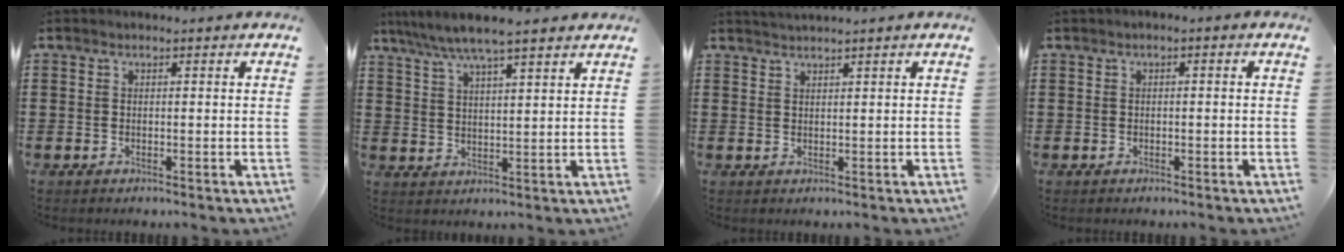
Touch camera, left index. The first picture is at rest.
{"total": 5.6, "force": [4.8, 0.1, 2.9], "torque": [-0.071, -0.016, 0.082]}
{"total": 1.3, "force": [1.2, -0.3, 0.2], "torque": [-0.004, -0.001, 0.024]}
{"total": 0.9, "force": [-0.6, 0.2, 0.6], "torque": [-0.012, -0.002, -0.011]}